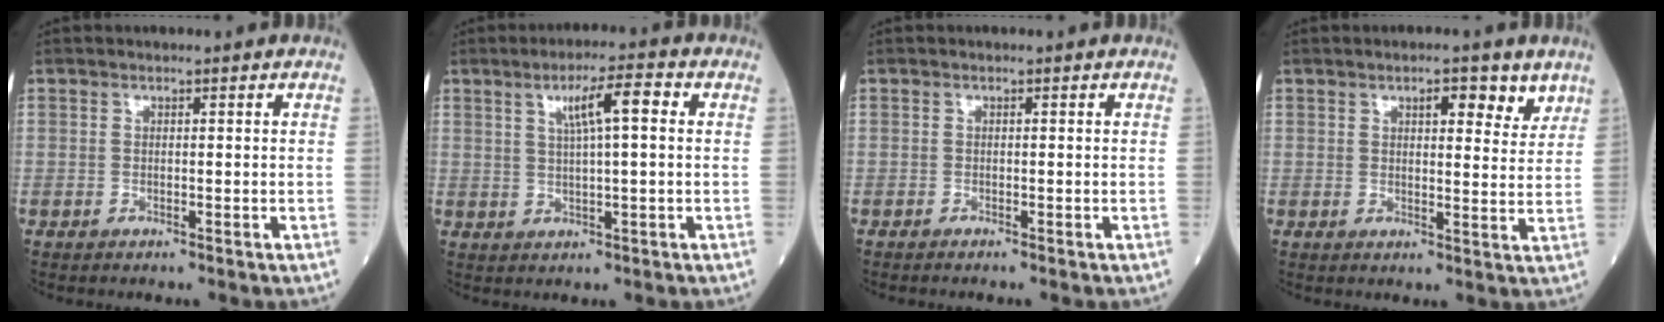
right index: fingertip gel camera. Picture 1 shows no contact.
{"total": 6.3, "force": [1.9, 0.6, 6.0], "torque": [-0.101, 0.011, 0.030]}
{"total": 0.6, "force": [-0.6, 0.0, 0.3], "torque": [-0.004, 0.000, -0.010]}
{"total": 5.2, "force": [3.3, 1.8, 3.6], "torque": [-0.040, -0.003, 0.042]}